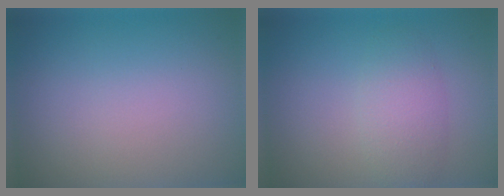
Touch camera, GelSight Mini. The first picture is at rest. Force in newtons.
{"total": 2.9, "press": 2.9, "slide": 0.2}